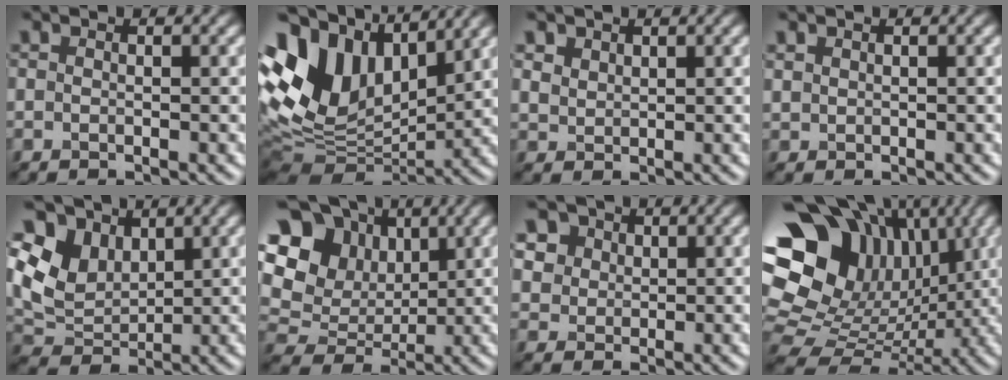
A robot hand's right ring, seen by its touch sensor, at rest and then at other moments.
{"total": 12.3, "force": [5.1, 7.9, 7.9], "torque": [-0.181, 0.034, 0.102]}
{"total": 1.7, "force": [1.5, 0.4, -0.6], "torque": [-0.001, 0.001, 0.042]}
{"total": 1.1, "force": [0.3, -0.6, -0.9], "torque": [0.011, 0.005, 0.019]}
{"total": 5.2, "force": [2.8, 3.7, 2.2], "torque": [-0.074, 0.013, 0.066]}
{"total": 13.5, "force": [5.5, 10.6, 6.2], "torque": [-0.156, 0.049, 0.120]}
{"total": 6.0, "force": [3.7, 4.3, 1.7], "torque": [-0.066, 0.020, 0.067]}
{"total": 18.3, "force": [4.8, 14.8, 9.7], "torque": [-0.207, 0.030, 0.108]}